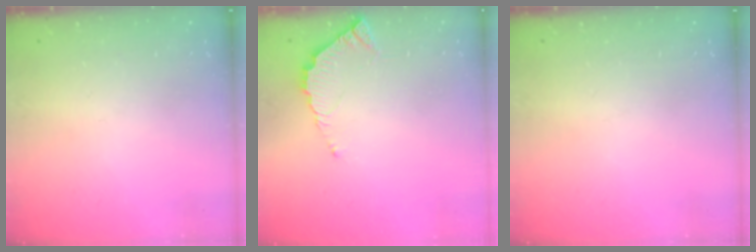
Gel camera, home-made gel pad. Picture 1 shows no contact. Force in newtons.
{"total": 4.6, "press": 4.5, "slide": 0.2}
{"total": 0.0}